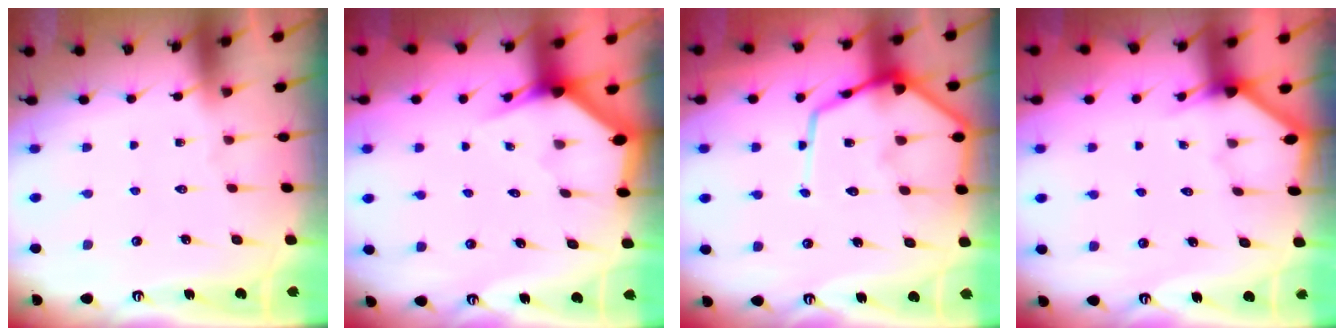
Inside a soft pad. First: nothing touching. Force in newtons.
{"total": 2.9, "press": 2.9, "slide": 0.2}
{"total": 14.7, "press": 14.6, "slide": 1.6}
{"total": 2.6, "press": 2.6, "slide": 0.3}